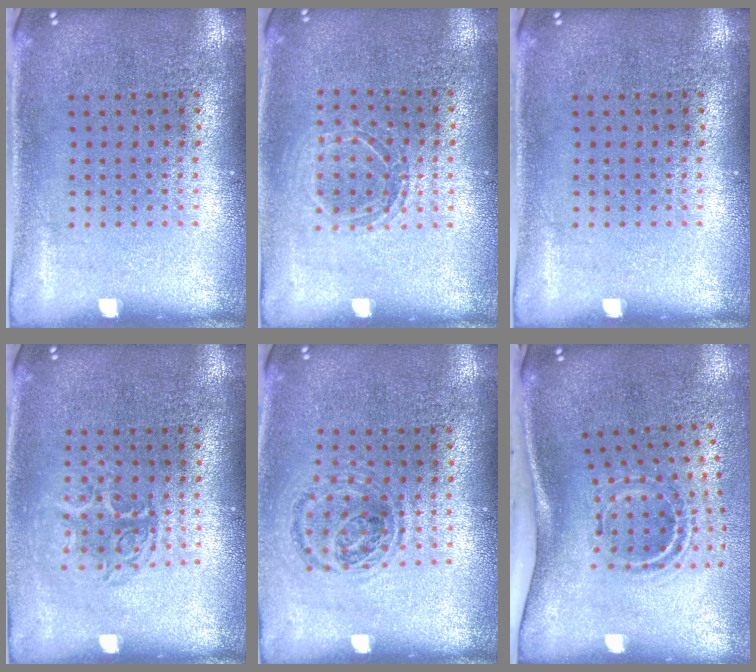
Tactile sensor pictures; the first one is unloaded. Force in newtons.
{"total": 1.2, "press": 1.1, "slide": 0.4}
{"total": 0.0}
{"total": 1.1, "press": 1.0, "slide": 0.5}
{"total": 1.0, "press": 0.9, "slide": 0.2}
{"total": 2.2, "press": 1.2, "slide": 1.8}